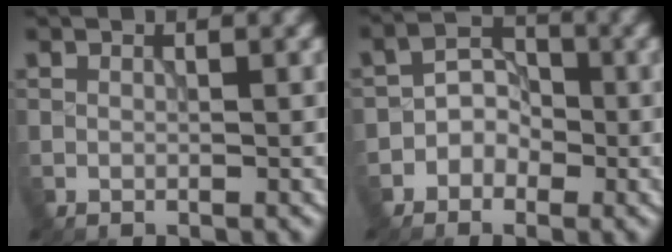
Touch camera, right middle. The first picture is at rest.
{"total": 2.7, "force": [-1.2, 2.1, 1.1], "torque": [-0.010, 0.009, -0.028]}